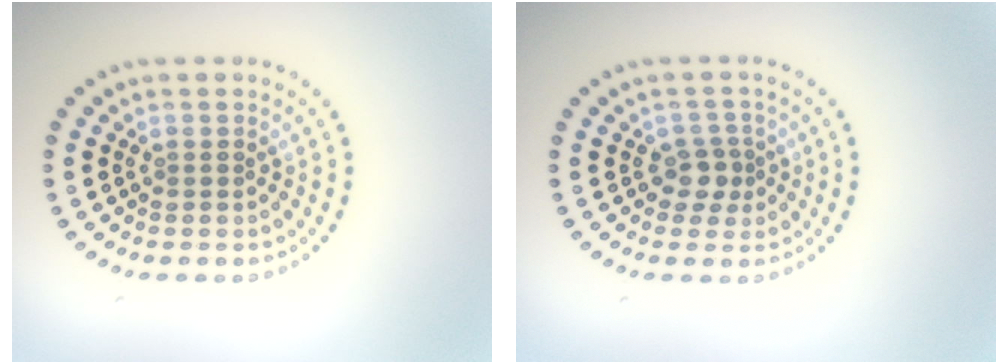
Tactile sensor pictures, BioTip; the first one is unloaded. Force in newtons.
{"total": 1.9, "press": 1.6, "slide": 1.1}